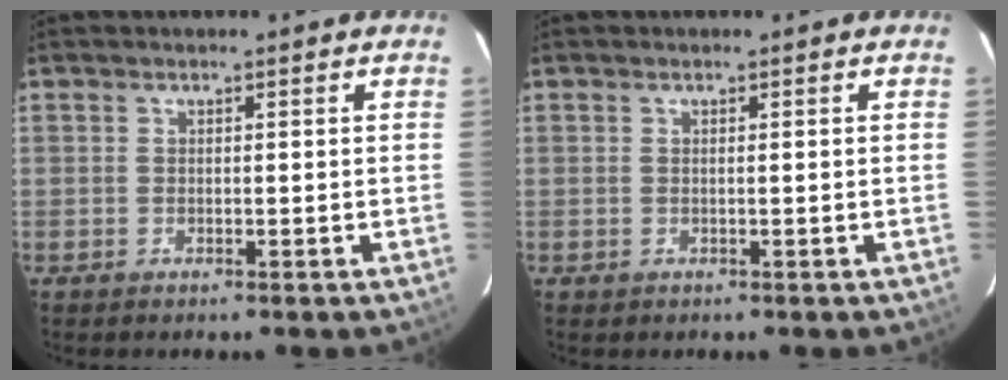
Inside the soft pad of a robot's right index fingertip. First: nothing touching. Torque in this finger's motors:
{"motor_torque": [-0.04, -0.02, 0.03, 0.01]}